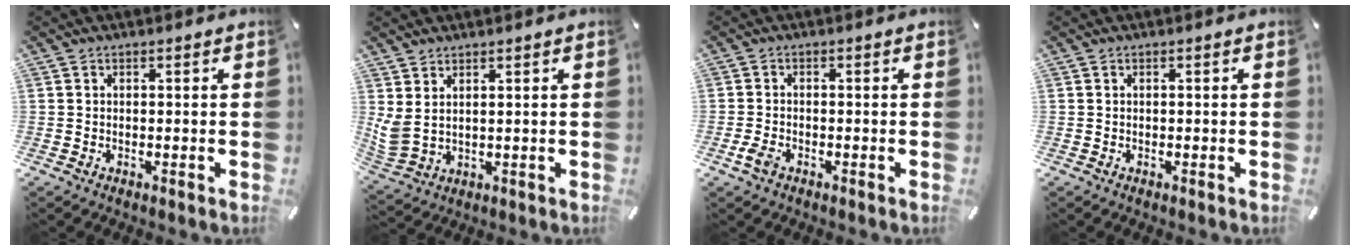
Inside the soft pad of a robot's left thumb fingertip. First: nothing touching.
{"total": 4.6, "force": [2.5, 2.8, 2.6], "torque": [-0.073, -0.016, 0.048]}
{"total": 2.5, "force": [-1.3, 1.6, 1.4], "torque": [-0.038, 0.000, -0.025]}
{"total": 0.0}